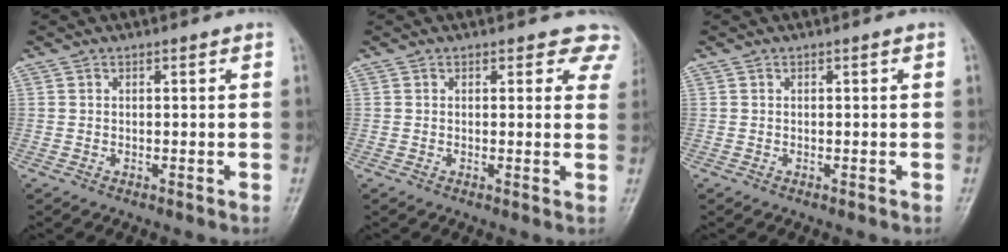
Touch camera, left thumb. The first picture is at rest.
{"total": 5.3, "force": [4.3, 2.8, 1.1], "torque": [0.032, -0.014, 0.023]}
{"total": 0.0}